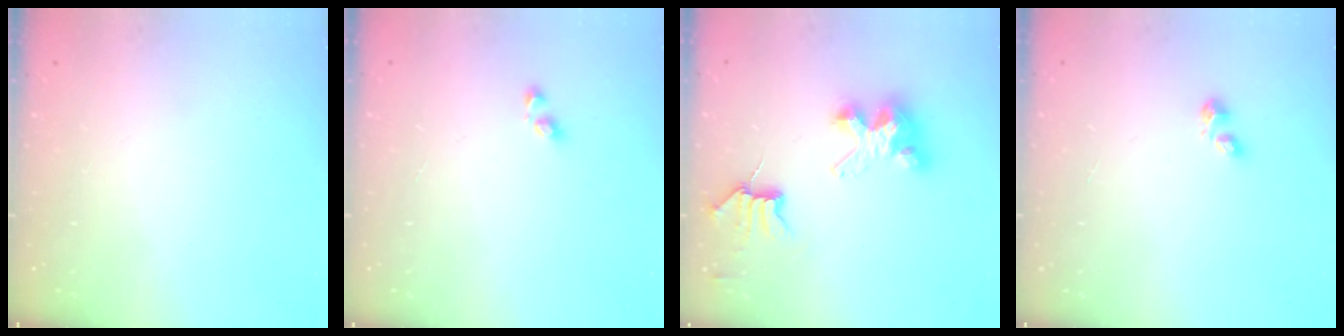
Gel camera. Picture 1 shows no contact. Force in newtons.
{"total": 2.9, "press": 2.9, "slide": 0.2}
{"total": 6.1, "press": 6.1, "slide": 0.2}
{"total": 2.9, "press": 2.8, "slide": 0.6}